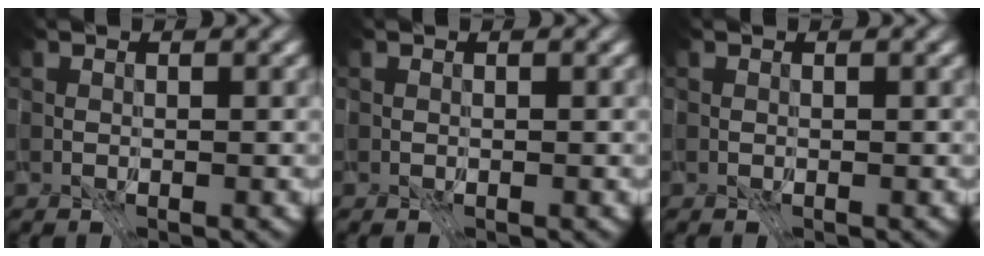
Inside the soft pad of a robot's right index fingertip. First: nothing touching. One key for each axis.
{"total": 0.0}
{"total": 0.0}